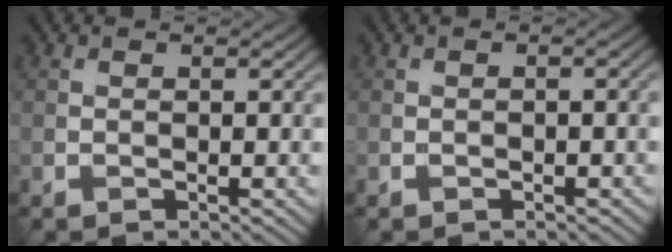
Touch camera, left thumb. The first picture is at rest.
{"total": 0.8, "force": [-0.3, 0.4, 0.7], "torque": [-0.003, 0.004, -0.006]}